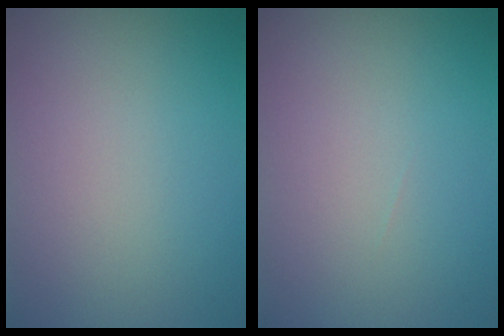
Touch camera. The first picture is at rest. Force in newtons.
{"total": 0.0}